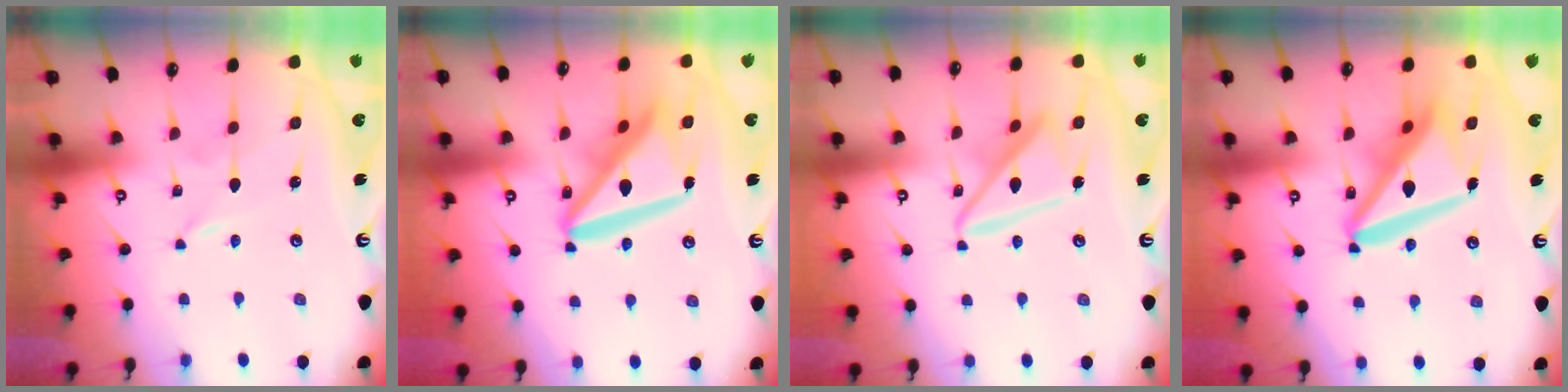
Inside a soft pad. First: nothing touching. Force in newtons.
{"total": 17.3, "press": 17.2, "slide": 1.7}
{"total": 12.3, "press": 12.2, "slide": 1.0}
{"total": 16.7, "press": 16.6, "slide": 2.1}